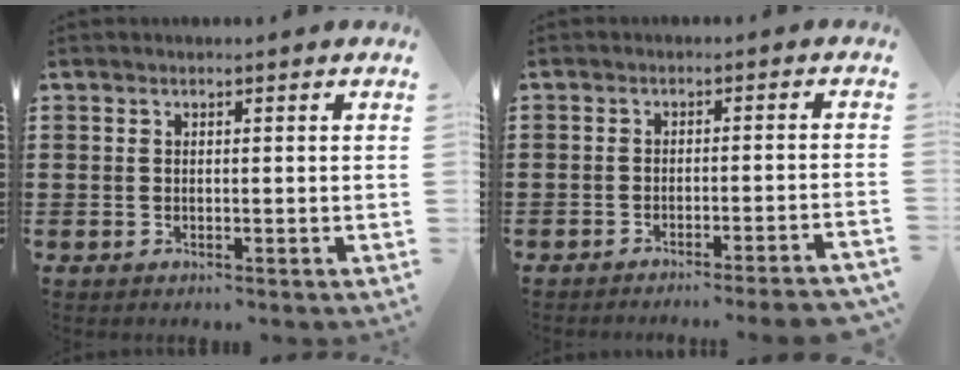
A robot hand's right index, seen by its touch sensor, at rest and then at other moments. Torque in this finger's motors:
{"motor_torque": [1.05, -0.88, -0.23, -0.10]}